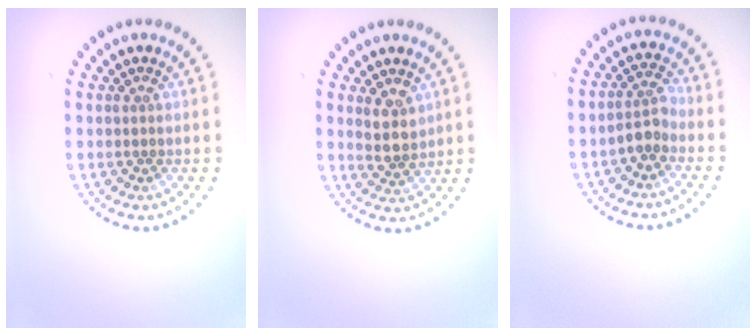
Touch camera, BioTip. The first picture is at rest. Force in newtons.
{"total": 2.5, "press": 2.2, "slide": 1.2}
{"total": 2.0, "press": 1.7, "slide": 1.0}